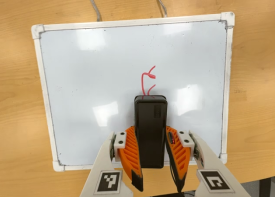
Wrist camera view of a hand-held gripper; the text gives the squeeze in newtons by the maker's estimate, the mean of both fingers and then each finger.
{"total": 7.6, "left": 5.8, "right": 9.4}